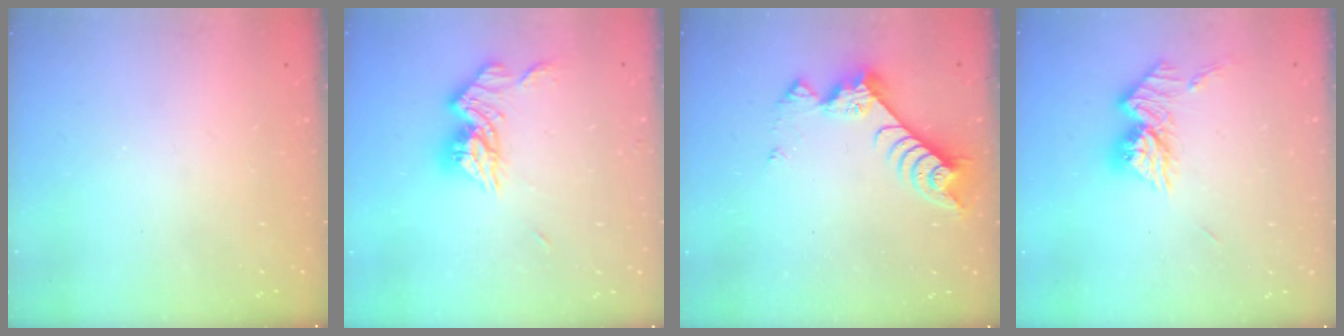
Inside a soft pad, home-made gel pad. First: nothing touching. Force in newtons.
{"total": 12.5, "press": 12.5, "slide": 1.2}
{"total": 8.3, "press": 8.3, "slide": 0.4}
{"total": 11.1, "press": 11.1, "slide": 0.9}